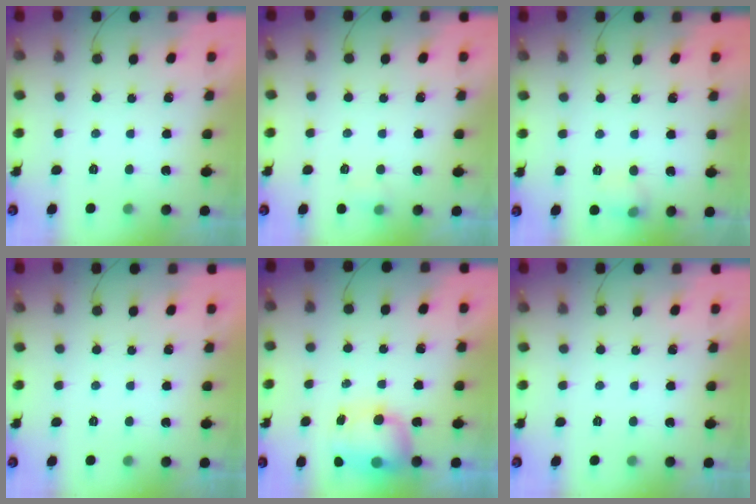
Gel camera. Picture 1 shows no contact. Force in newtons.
{"total": 6.8, "press": 2.5, "slide": 6.3}
{"total": 6.9, "press": 6.7, "slide": 1.7}
{"total": 0.0}
{"total": 8.1, "press": 7.9, "slide": 1.9}
{"total": 0.0}